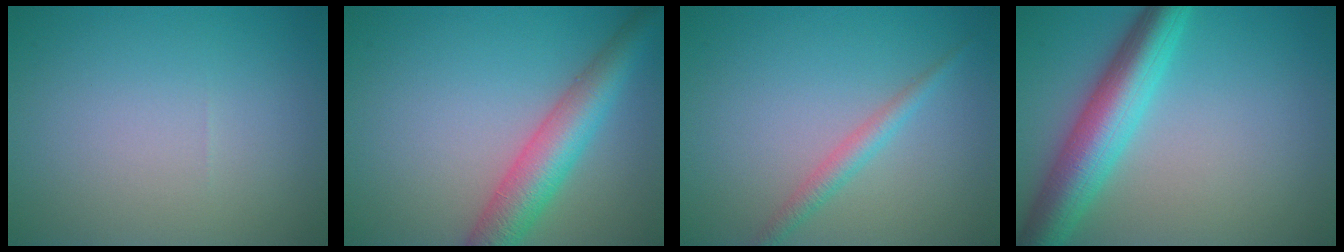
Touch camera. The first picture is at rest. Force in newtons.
{"total": 5.8, "press": 5.8, "slide": 0.2}
{"total": 1.8, "press": 1.8, "slide": 0.0}
{"total": 7.0, "press": 7.0, "slide": 0.2}